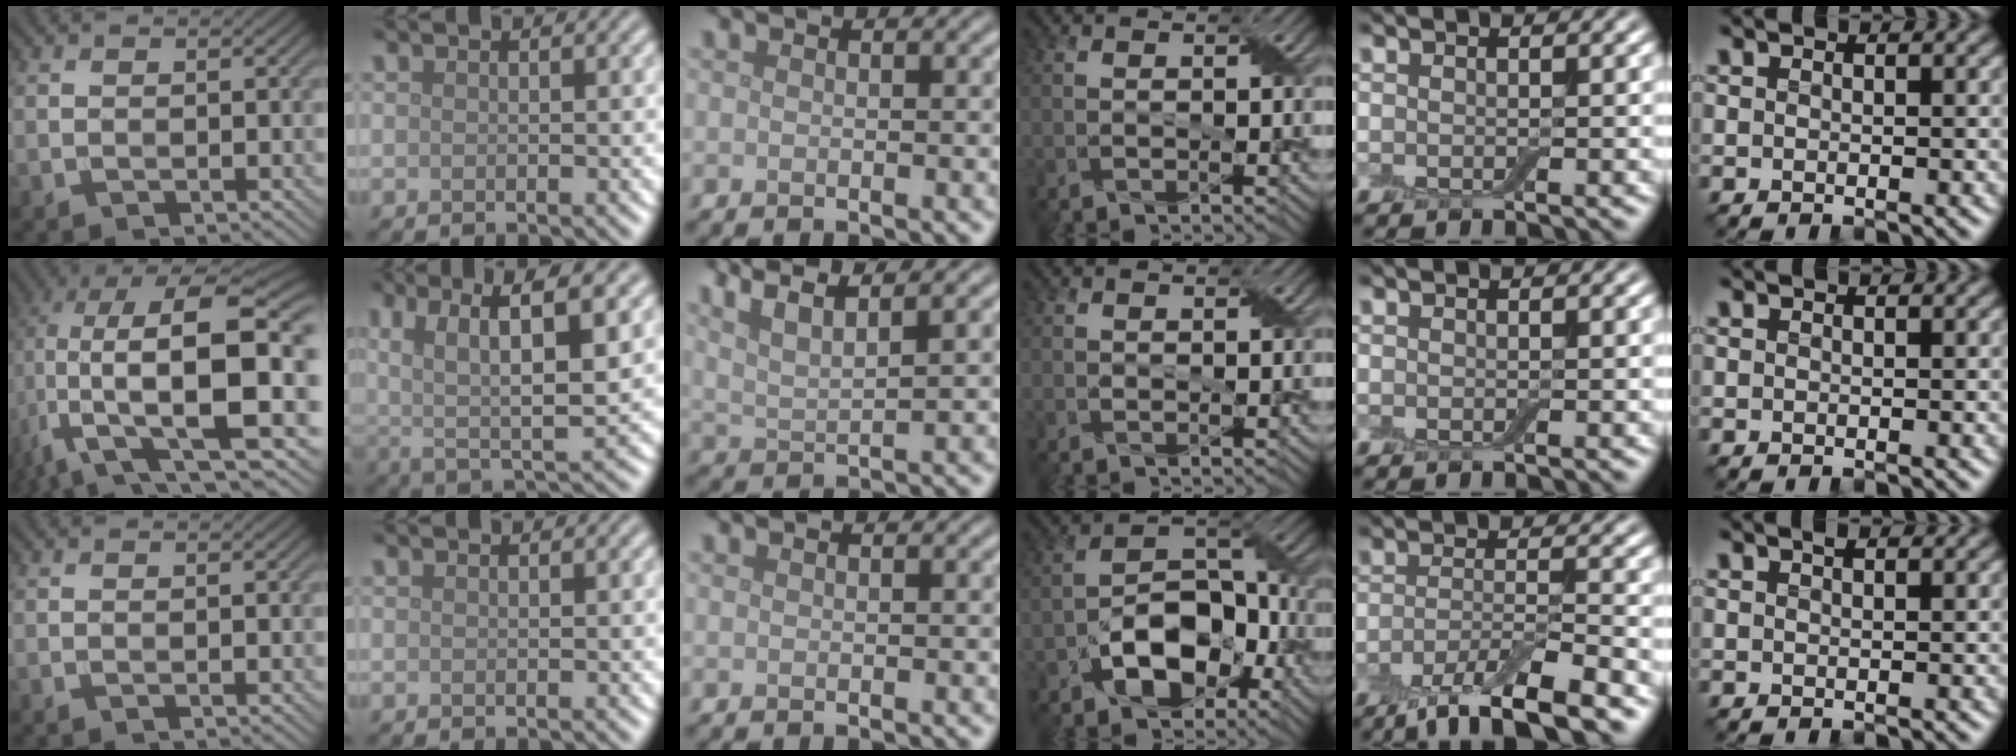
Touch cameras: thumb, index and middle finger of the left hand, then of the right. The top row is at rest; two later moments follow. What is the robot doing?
{"motion": "peel", "object": "bubble wrap"}